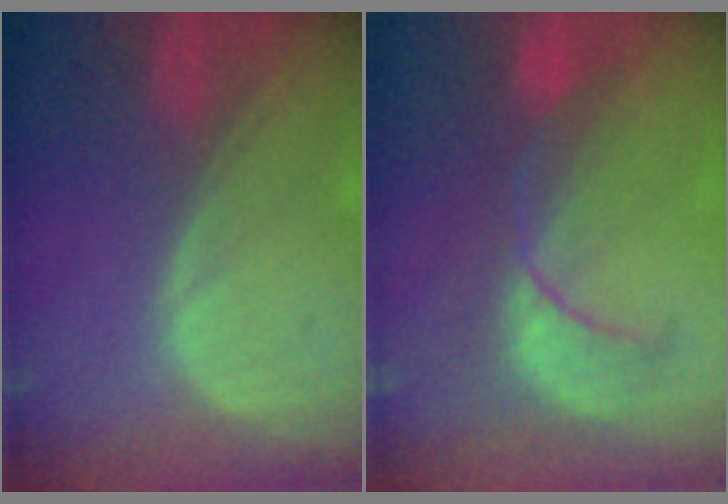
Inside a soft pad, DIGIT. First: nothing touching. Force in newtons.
{"total": 7.9, "press": 7.7, "slide": 1.5}